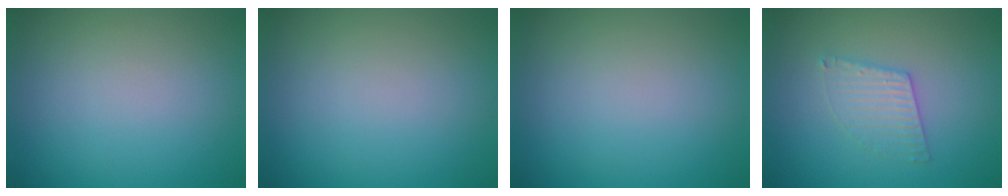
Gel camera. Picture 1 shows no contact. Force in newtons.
{"total": 0.0}
{"total": 0.0}
{"total": 2.5, "press": 2.5, "slide": 0.2}